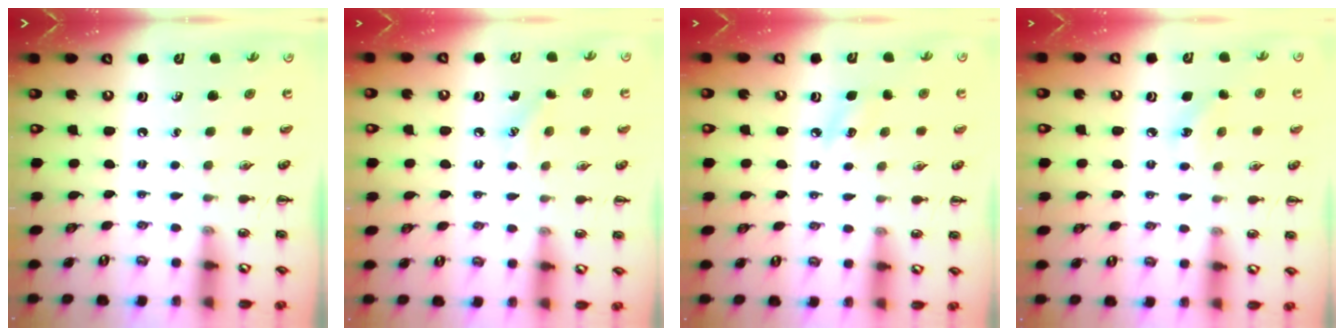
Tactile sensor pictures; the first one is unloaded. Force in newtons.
{"total": 5.7, "press": 5.5, "slide": 1.7}
{"total": 6.6, "press": 6.3, "slide": 1.7}
{"total": 6.1, "press": 5.9, "slide": 1.7}